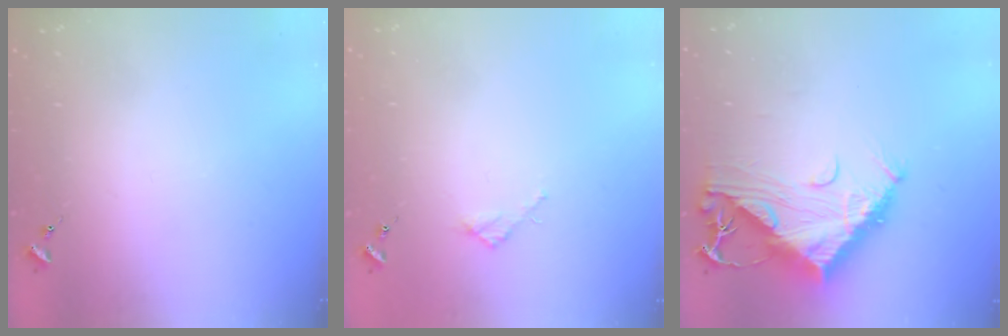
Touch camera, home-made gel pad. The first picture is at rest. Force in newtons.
{"total": 2.7, "press": 2.7, "slide": 0.3}
{"total": 14.1, "press": 14.0, "slide": 1.3}